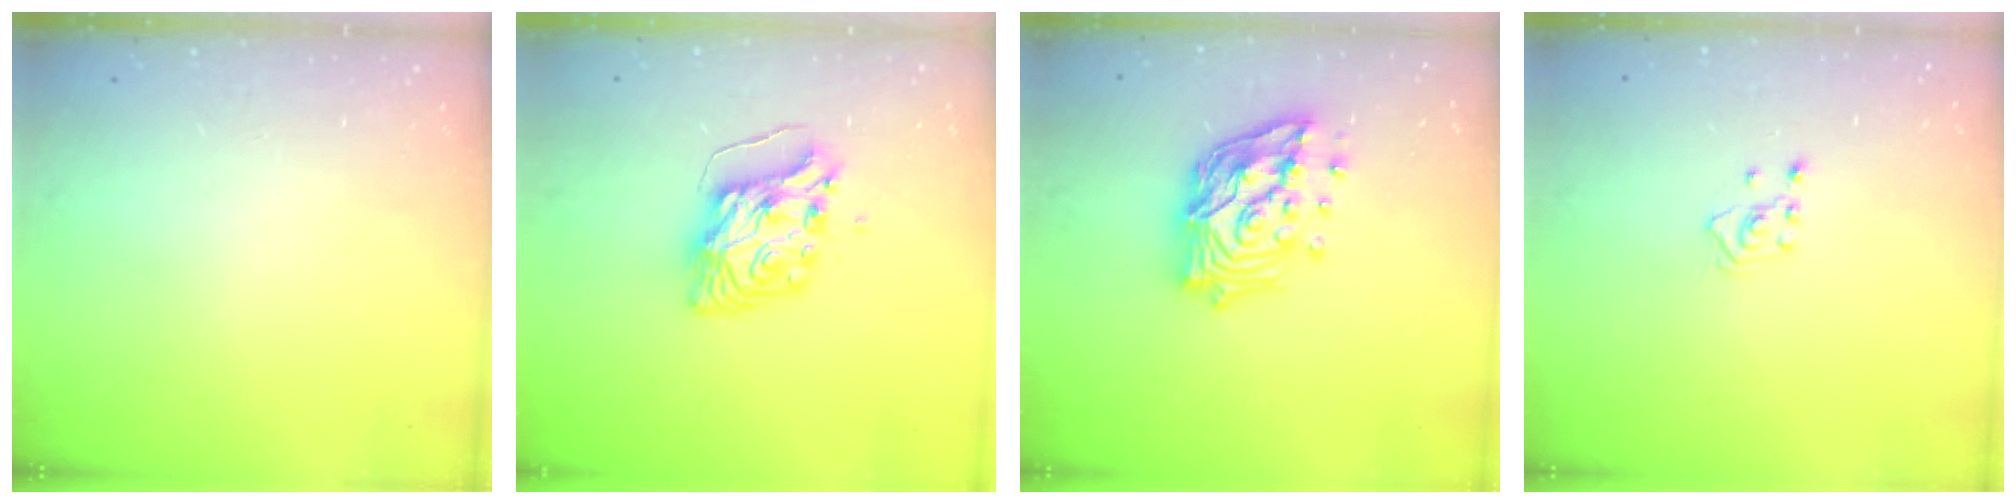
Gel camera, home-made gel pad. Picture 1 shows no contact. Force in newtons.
{"total": 9.2, "press": 9.1, "slide": 1.3}
{"total": 18.1, "press": 17.9, "slide": 2.6}
{"total": 2.0, "press": 1.8, "slide": 0.9}